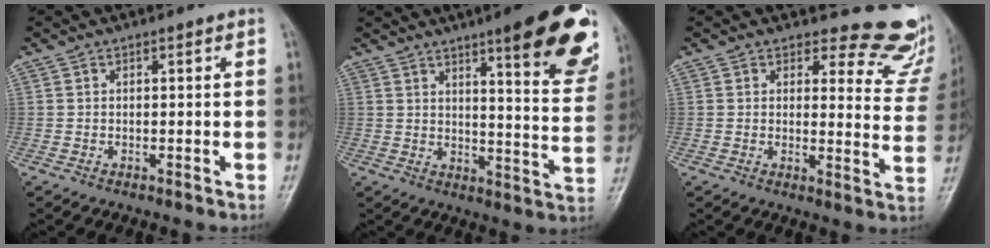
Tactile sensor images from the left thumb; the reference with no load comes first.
{"total": 19.9, "force": [11.4, 4.0, 15.8], "torque": [-0.170, -0.056, 0.145]}
{"total": 12.3, "force": [11.5, 4.2, 1.2], "torque": [0.037, -0.119, 0.099]}